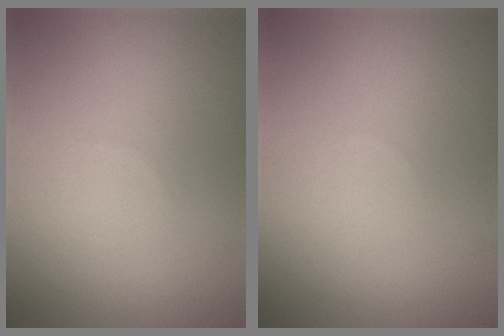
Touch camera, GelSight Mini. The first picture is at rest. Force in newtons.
{"total": 0.0}